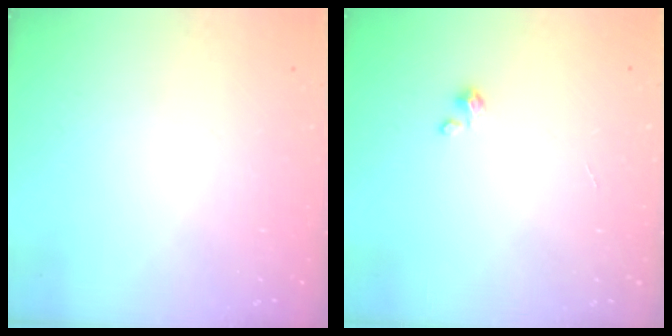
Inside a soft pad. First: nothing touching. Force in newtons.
{"total": 2.3, "press": 2.3, "slide": 0.2}